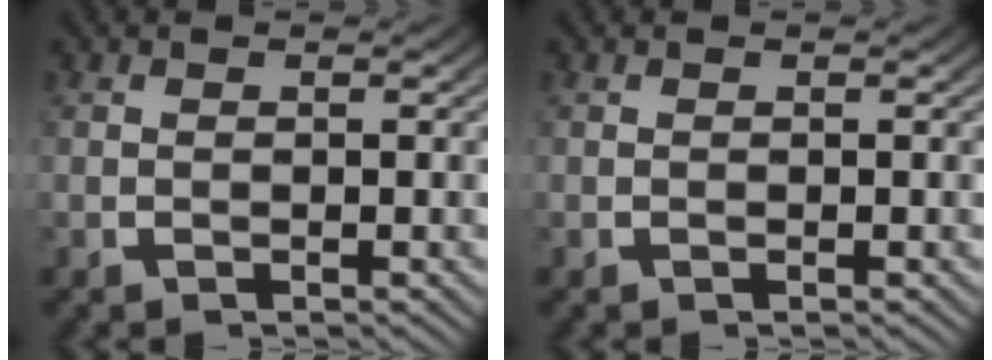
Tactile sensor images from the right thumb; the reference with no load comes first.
{"total": 0.0}